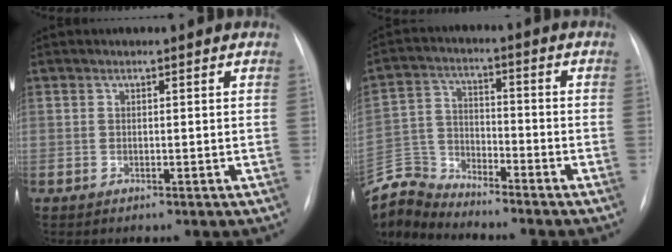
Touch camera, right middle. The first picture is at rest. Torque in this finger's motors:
{"motor_torque": [0.67, -0.86, 0.04, 0.01]}